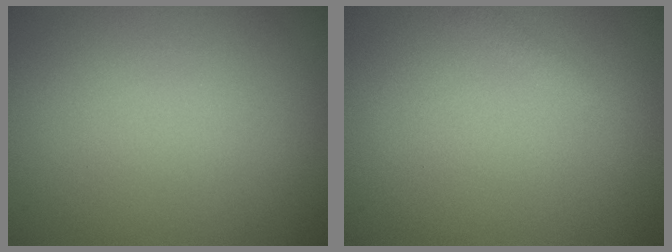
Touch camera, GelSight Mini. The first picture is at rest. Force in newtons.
{"total": 0.7, "press": 0.7, "slide": 0.0}